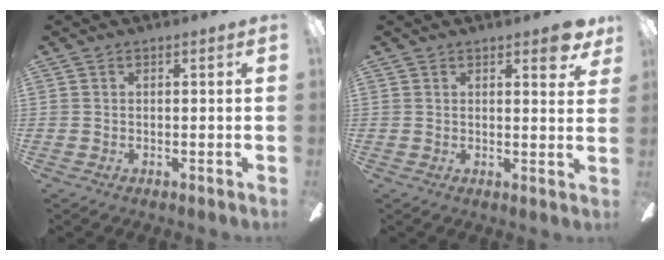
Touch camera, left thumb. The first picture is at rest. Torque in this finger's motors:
{"motor_torque": [0.02, 0.11, -0.32, 0.17, 0.00]}